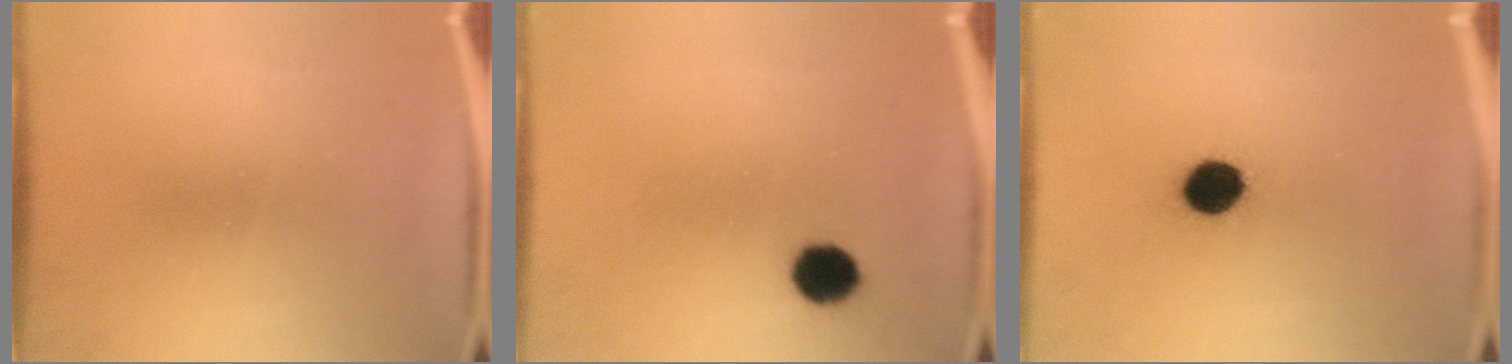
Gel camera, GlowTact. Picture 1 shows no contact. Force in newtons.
{"total": 5.6}
{"total": 7.9}